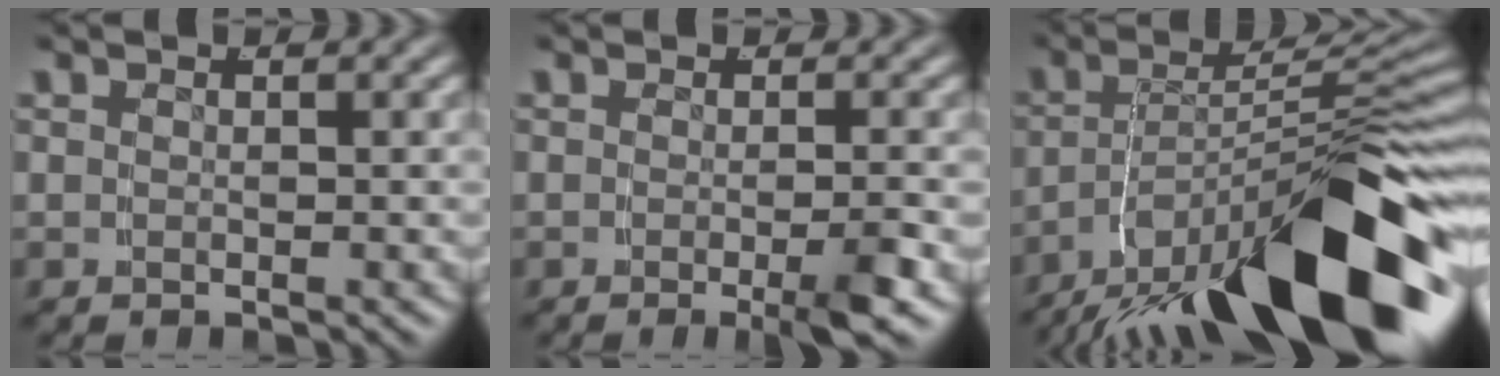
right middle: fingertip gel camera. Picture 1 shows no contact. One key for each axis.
{"total": 2.6, "fx": -1.3, "fy": -0.2, "fz": 2.2, "tx": -0.027, "ty": 0.002, "tz": -0.026}
{"total": 15.3, "fx": -8.5, "fy": 4.8, "fz": 11.7, "tx": -0.159, "ty": -0.003, "tz": -0.122}